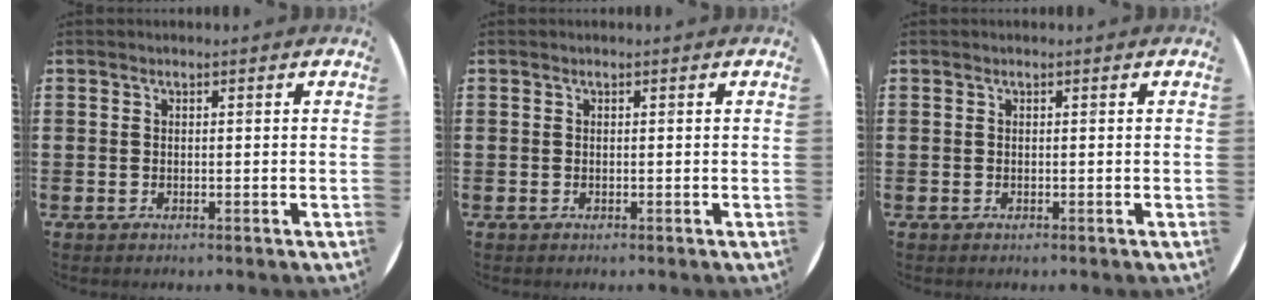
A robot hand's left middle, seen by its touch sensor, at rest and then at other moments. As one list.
[{"total": 0.0}, {"total": 0.0}]